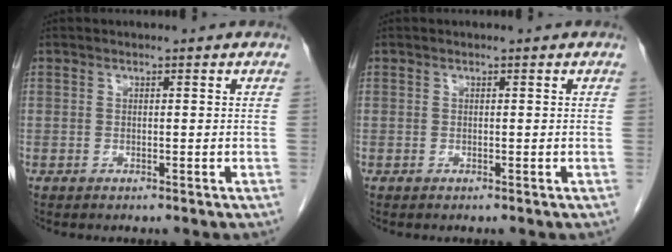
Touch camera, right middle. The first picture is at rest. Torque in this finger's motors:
{"motor_torque": [0.00, 0.00, 0.00, -0.01]}